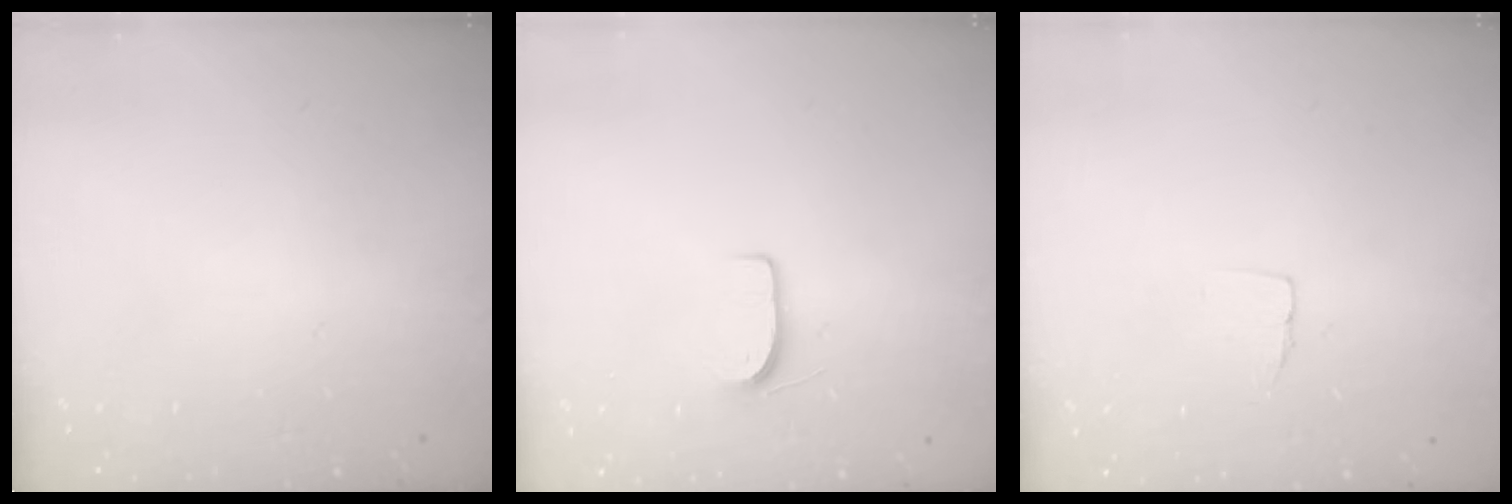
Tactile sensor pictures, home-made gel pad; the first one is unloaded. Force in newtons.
{"total": 6.2, "press": 6.2, "slide": 0.6}
{"total": 3.9, "press": 3.9, "slide": 0.3}